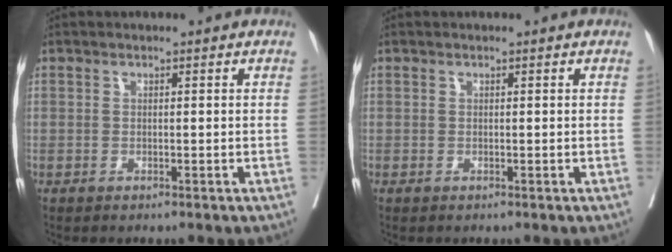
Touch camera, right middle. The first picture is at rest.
{"total": 0.0}